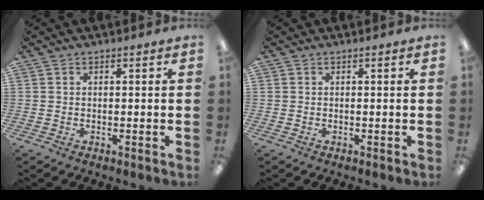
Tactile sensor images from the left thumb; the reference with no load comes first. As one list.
[{"total": 0.0}]